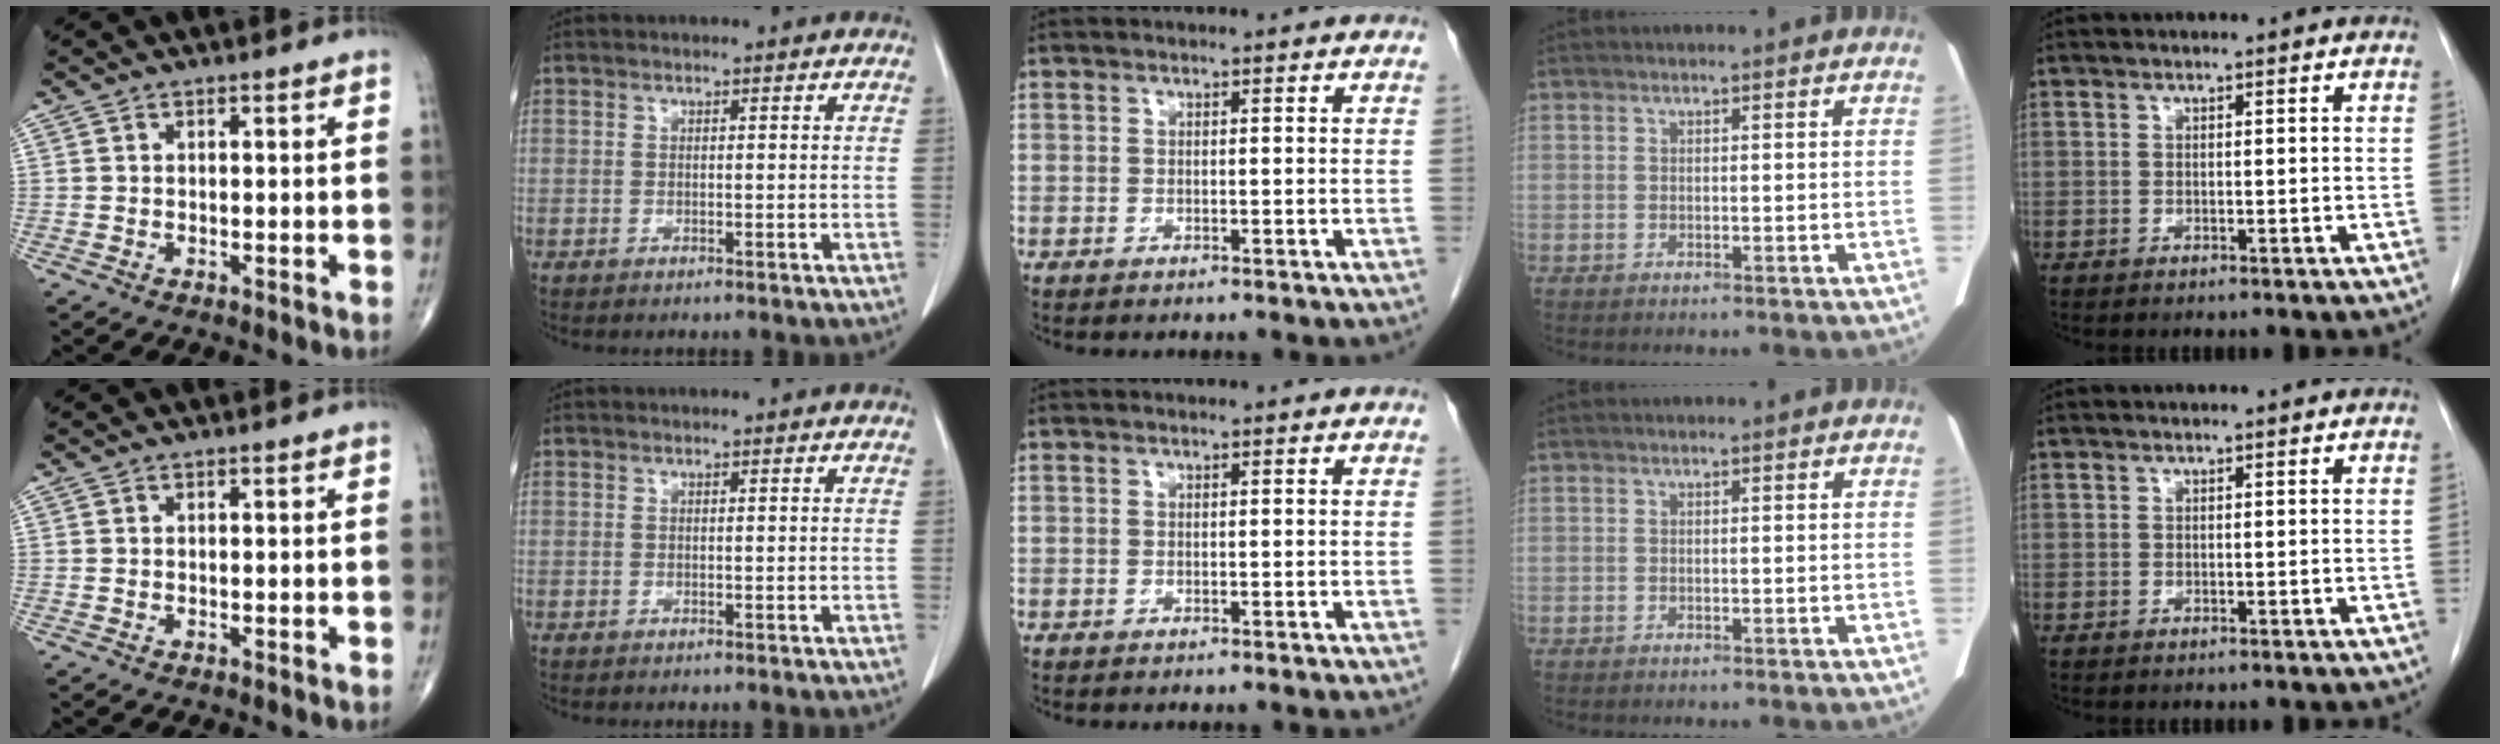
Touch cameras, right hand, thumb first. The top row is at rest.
{}